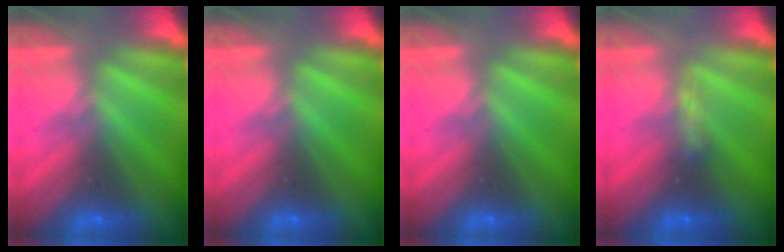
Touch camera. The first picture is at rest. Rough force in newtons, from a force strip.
{"total": 0.0}
{"total": 0.0}
{"total": 2.9}